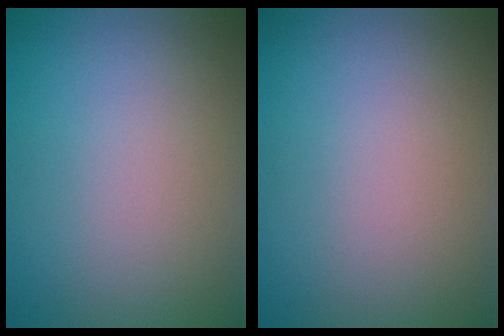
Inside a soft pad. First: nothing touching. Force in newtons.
{"total": 0.0}